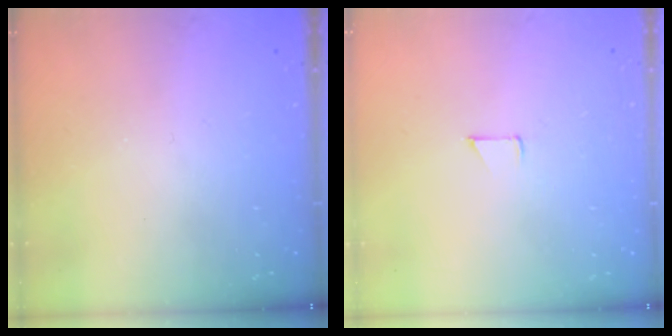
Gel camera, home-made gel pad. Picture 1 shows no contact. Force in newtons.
{"total": 3.4, "press": 3.4, "slide": 0.3}